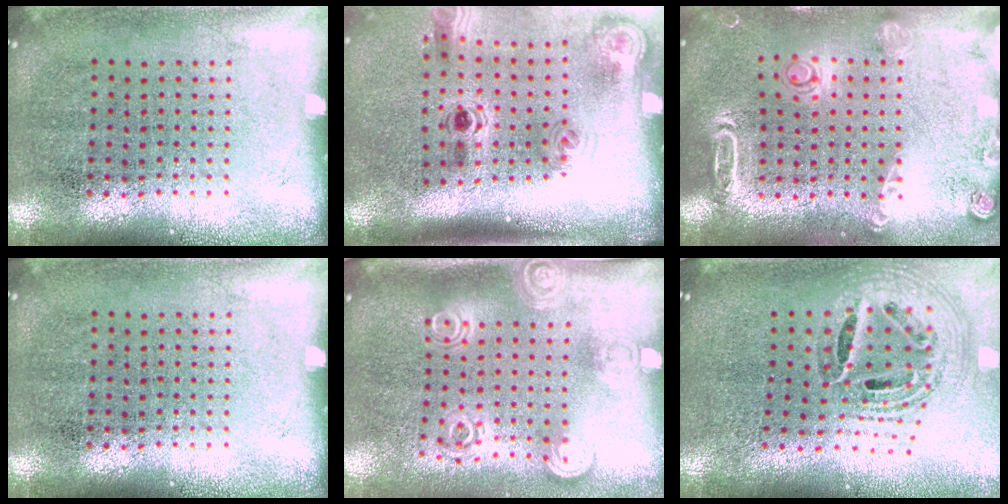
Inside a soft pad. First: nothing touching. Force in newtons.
{"total": 2.2, "press": 1.5, "slide": 1.6}
{"total": 1.9, "press": 1.9, "slide": 0.5}
{"total": 0.0}
{"total": 1.9, "press": 1.4, "slide": 1.3}
{"total": 1.5, "press": 1.3, "slide": 0.8}